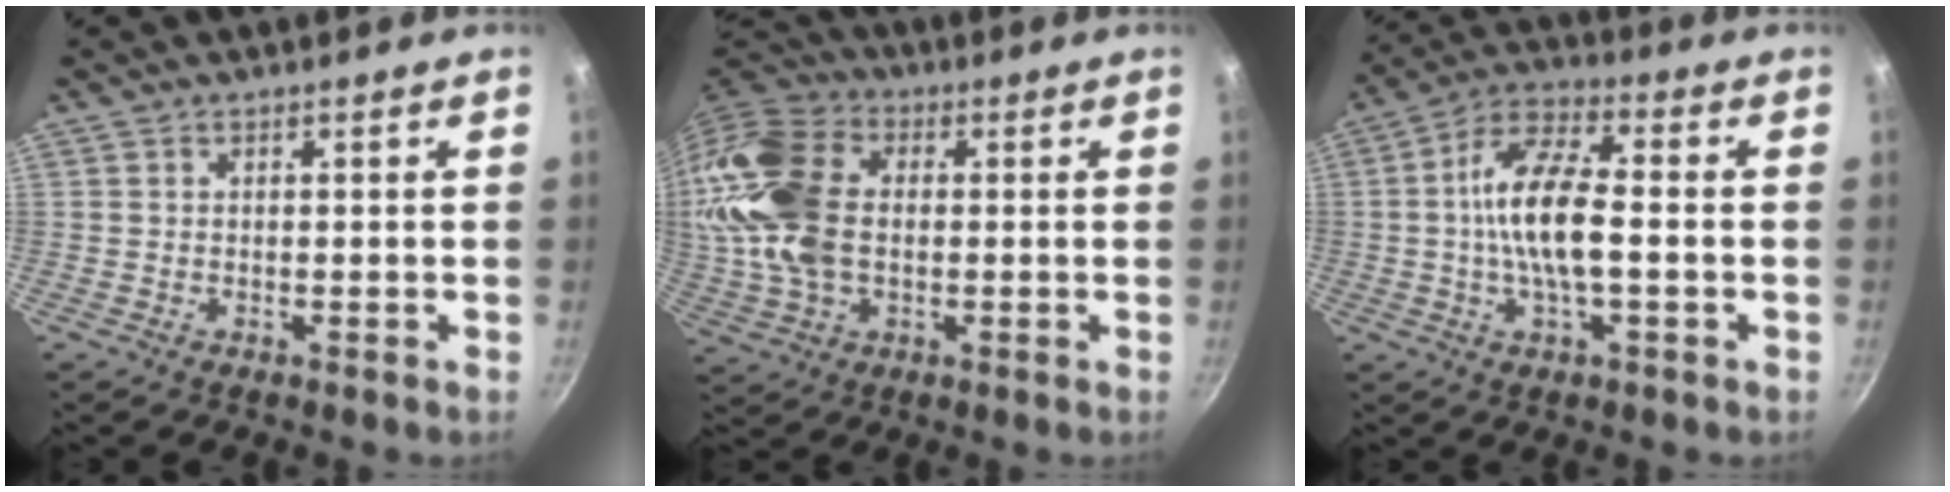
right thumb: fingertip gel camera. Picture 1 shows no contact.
{"total": 17.5, "force": [0.7, 12.0, 12.7], "torque": [-0.243, 0.019, 0.007]}
{"total": 12.7, "force": [-0.9, 5.2, 11.6], "torque": [-0.212, 0.030, -0.028]}